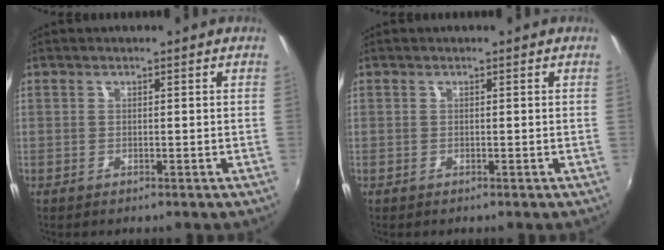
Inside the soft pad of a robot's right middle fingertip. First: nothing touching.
{"total": 0.0}